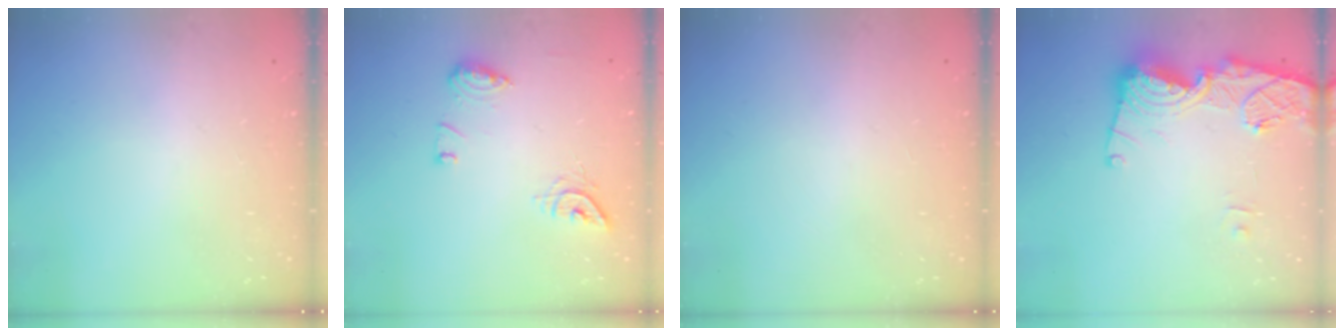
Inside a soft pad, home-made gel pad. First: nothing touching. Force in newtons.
{"total": 9.8, "press": 9.8, "slide": 0.6}
{"total": 1.1, "press": 0.8, "slide": 0.7}
{"total": 17.9, "press": 17.8, "slide": 1.7}